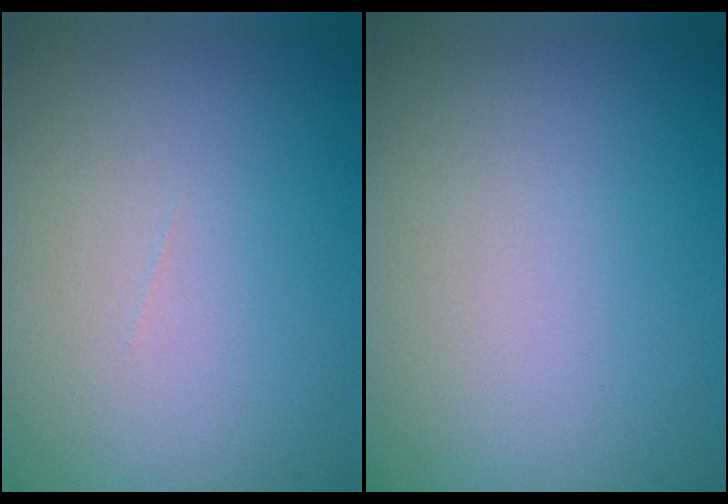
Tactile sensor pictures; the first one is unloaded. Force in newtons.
{"total": 0.0}